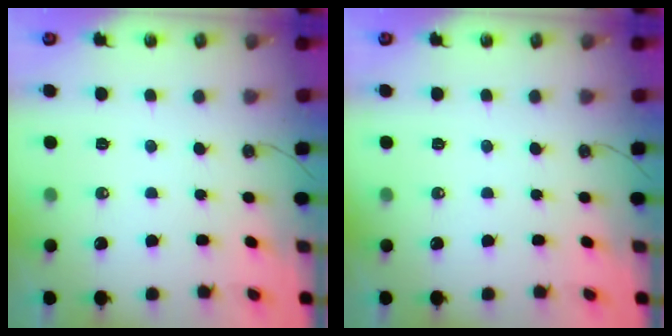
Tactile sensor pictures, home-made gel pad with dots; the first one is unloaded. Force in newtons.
{"total": 0.0}